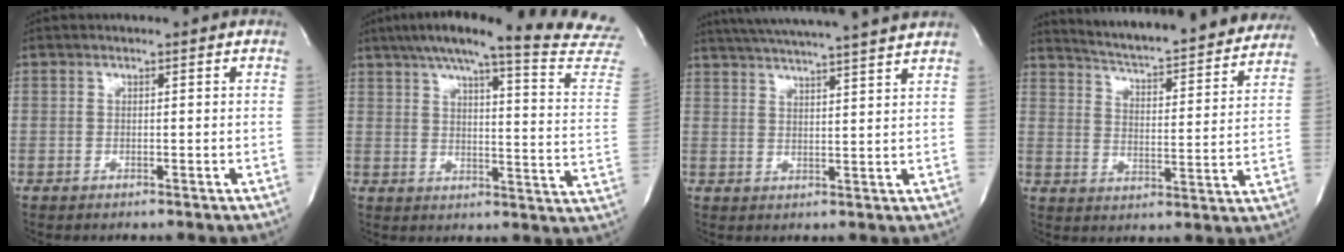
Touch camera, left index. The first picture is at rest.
{"total": 25.9, "force": [22.8, -0.2, 12.2], "torque": [-0.176, -0.080, 0.271]}
{"total": 17.5, "force": [15.7, -0.9, 7.7], "torque": [-0.136, -0.006, 0.212]}
{"total": 24.0, "force": [22.4, 3.0, 8.3], "torque": [-0.125, -0.055, 0.281]}